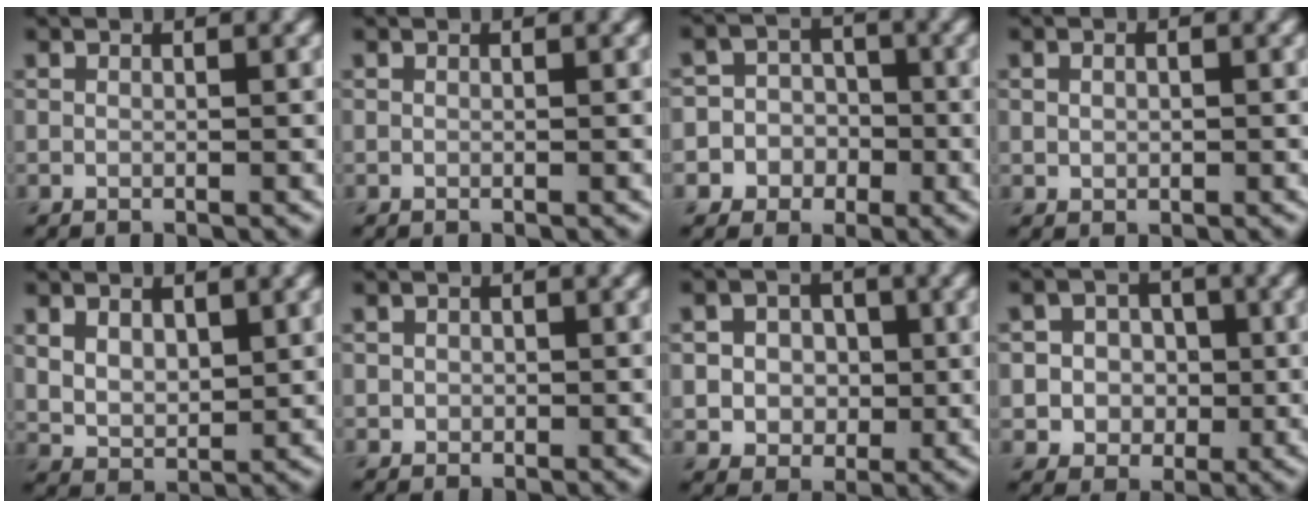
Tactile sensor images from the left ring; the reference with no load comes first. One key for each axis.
{"total": 0.0}
{"total": 5.7, "fx": -2.0, "fy": 5.3, "fz": 0.4, "tx": 0.020, "ty": 0.011, "tz": -0.057}
{"total": 0.9, "fx": 0.0, "fy": 0.7, "fz": 0.5, "tx": -0.010, "ty": -0.001, "tz": 0.001}
{"total": 3.4, "fx": 1.2, "fy": 2.2, "fz": 2.4, "tx": -0.052, "ty": -0.007, "tz": 0.029}
{"total": 0.8, "fx": 0.0, "fy": 0.8, "fz": 0.2, "tx": 0.001, "ty": -0.003, "tz": -0.002}
{"total": 4.8, "fx": 0.5, "fy": 4.1, "fz": 2.5, "tx": -0.038, "ty": 0.012, "tz": -0.009}
{"total": 4.3, "fx": 0.1, "fy": 4.0, "fz": 1.6, "tx": -0.015, "ty": 0.011, "tz": -0.012}